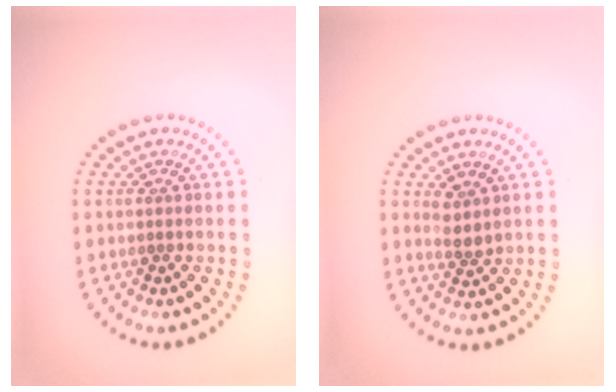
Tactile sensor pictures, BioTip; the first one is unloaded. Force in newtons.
{"total": 1.8, "press": 1.5, "slide": 1.1}